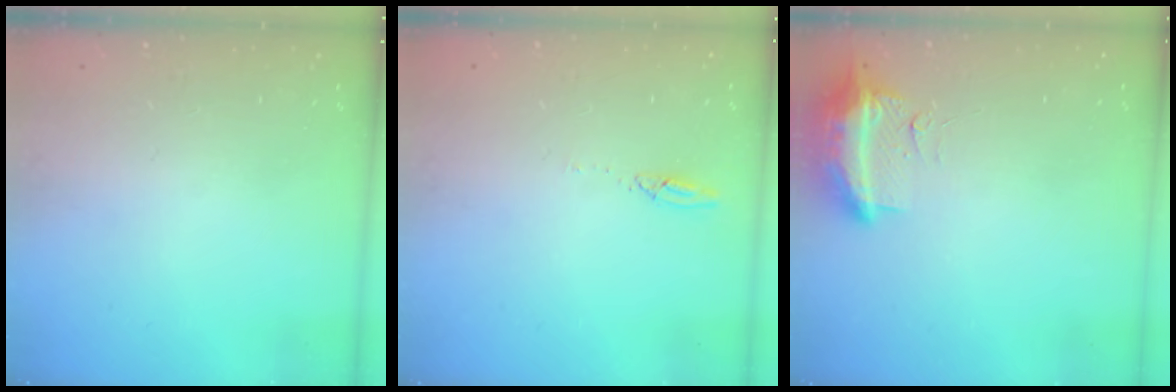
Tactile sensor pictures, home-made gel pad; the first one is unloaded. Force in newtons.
{"total": 2.7, "press": 2.7, "slide": 0.2}
{"total": 19.1, "press": 13.0, "slide": 14.0}